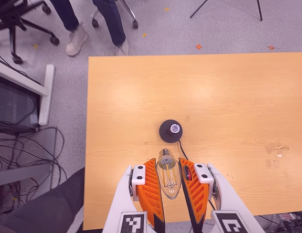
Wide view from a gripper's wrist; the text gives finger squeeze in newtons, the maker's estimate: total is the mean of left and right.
{"total": 14.1, "left": 15.7, "right": 12.5}